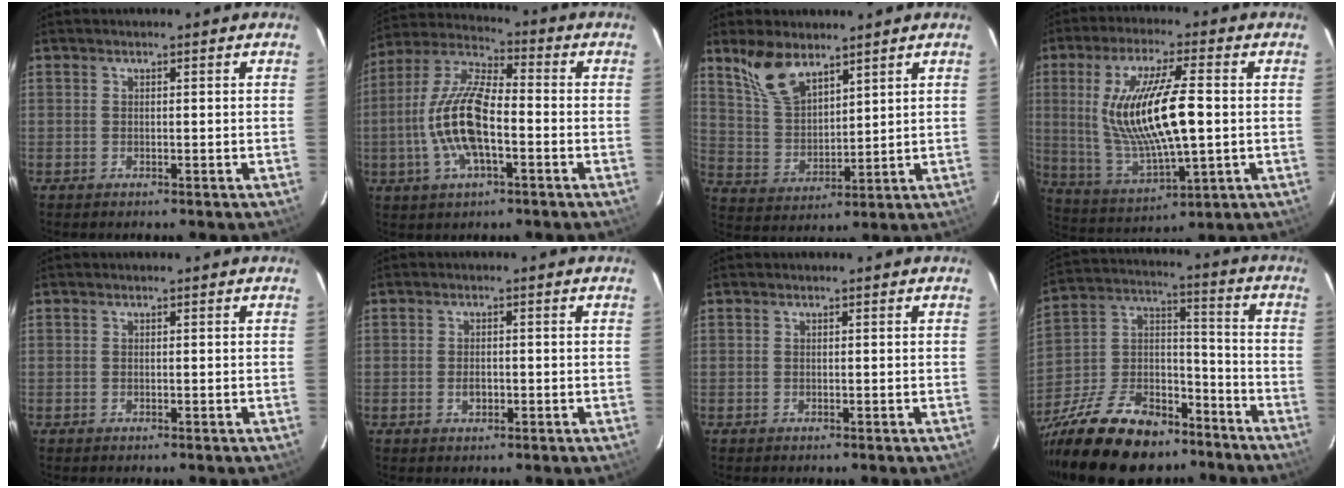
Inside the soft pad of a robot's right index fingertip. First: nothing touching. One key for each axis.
{"total": 14.6, "fx": -3.4, "fy": 5.4, "fz": 13.2, "tx": -0.272, "ty": 0.003, "tz": -0.070}
{"total": 9.6, "fx": 6.9, "fy": 4.2, "fz": 5.1, "tx": -0.099, "ty": 0.009, "tz": 0.149}
{"total": 17.4, "fx": 1.0, "fy": 4.5, "fz": 16.8, "tx": -0.321, "ty": -0.010, "tz": 0.036}
{"total": 0.0}
{"total": 2.1, "fx": -0.6, "fy": 1.4, "fz": 1.5, "tx": -0.027, "ty": 0.001, "tz": -0.010}
{"total": 0.0}
{"total": 24.2, "fx": -17.3, "fy": 12.1, "fz": 11.8, "tx": -0.258, "ty": 0.025, "tz": -0.273}